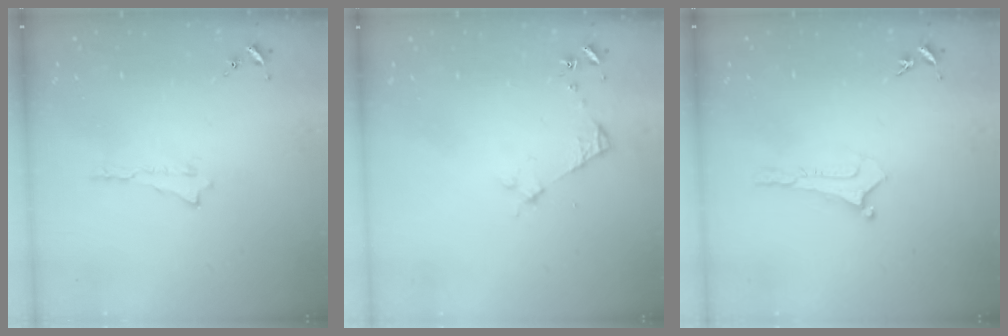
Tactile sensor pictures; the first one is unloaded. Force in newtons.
{"total": 3.2, "press": 3.2, "slide": 0.4}
{"total": 0.0}